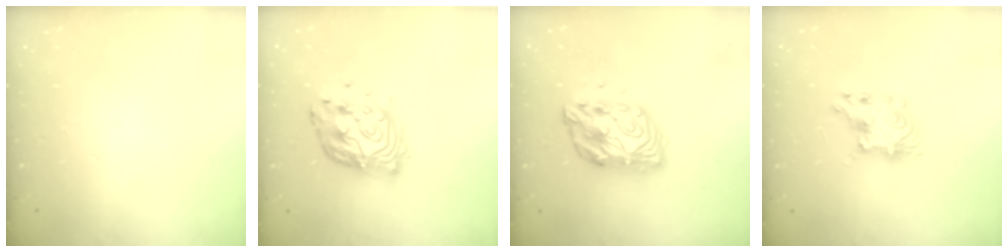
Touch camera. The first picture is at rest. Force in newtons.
{"total": 14.3, "press": 14.2, "slide": 1.2}
{"total": 11.1, "press": 11.1, "slide": 0.8}
{"total": 8.2, "press": 8.1, "slide": 0.8}